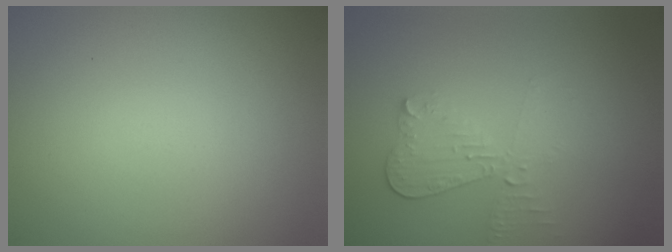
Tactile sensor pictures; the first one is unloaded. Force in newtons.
{"total": 2.5, "press": 2.3, "slide": 0.9}